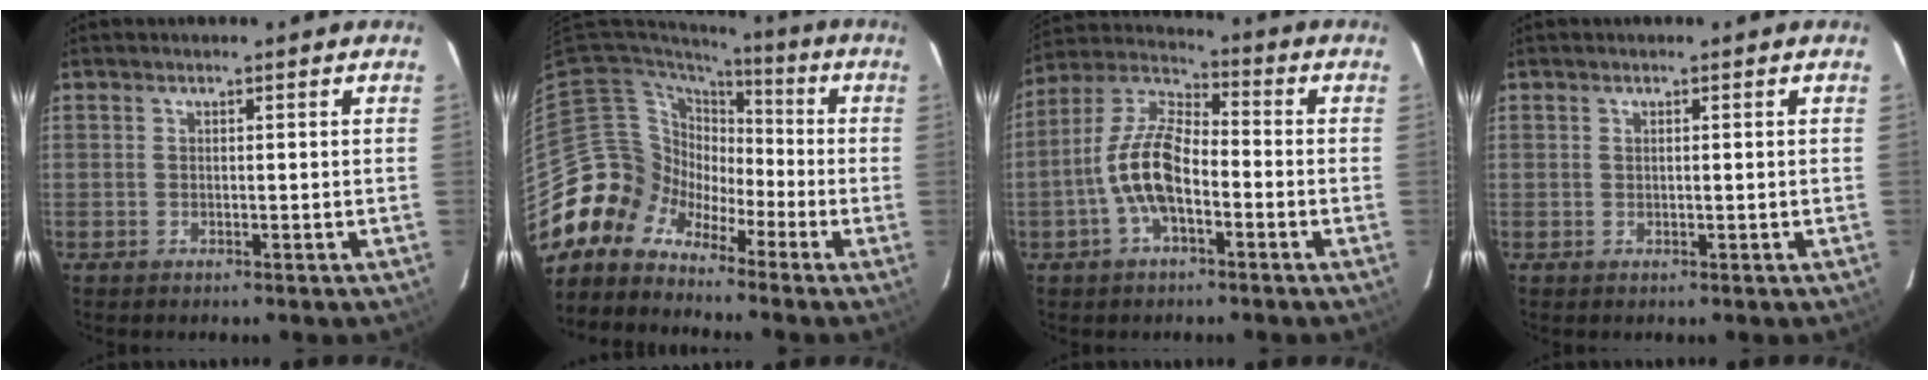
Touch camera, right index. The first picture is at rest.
{"total": 8.5, "force": [-5.4, 6.6, -0.7], "torque": [0.003, 0.048, -0.127]}
{"total": 11.5, "force": [-3.4, 5.0, 9.7], "torque": [-0.208, 0.013, -0.068]}
{"total": 0.0}